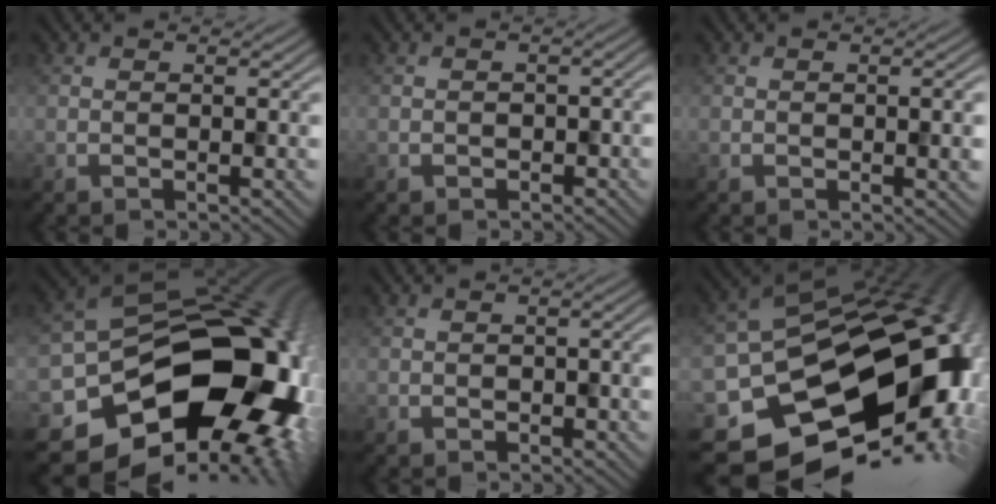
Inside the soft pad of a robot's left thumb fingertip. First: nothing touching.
{"total": 1.4, "force": [-0.5, 1.1, 0.6], "torque": [-0.011, -0.006, -0.009]}
{"total": 1.8, "force": [0.2, 0.7, 1.6], "torque": [-0.019, -0.003, 0.008]}
{"total": 20.0, "force": [-5.4, 14.4, 12.8], "torque": [-0.209, -0.047, -0.055]}
{"total": 1.4, "force": [-0.3, 1.0, 0.9], "torque": [-0.017, -0.004, -0.004]}
{"total": 17.8, "force": [-5.0, 12.5, 11.6], "torque": [-0.184, -0.029, -0.059]}